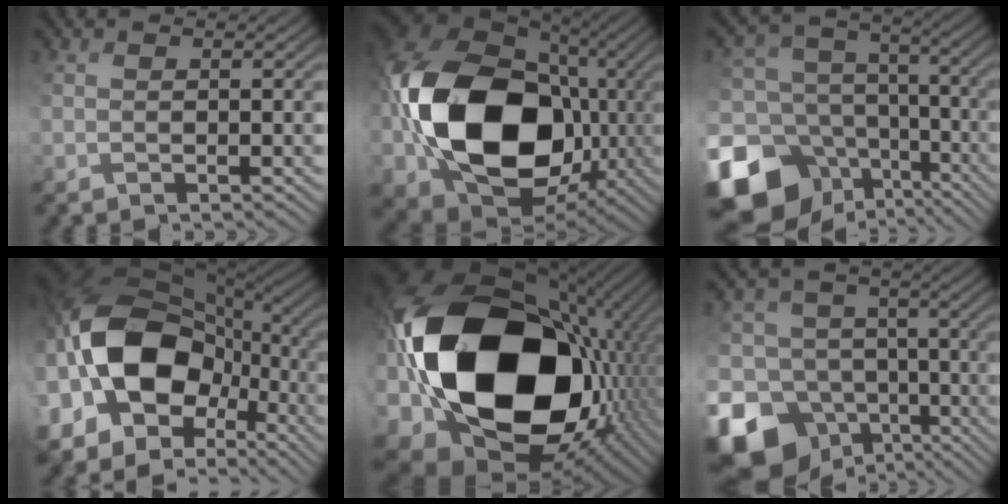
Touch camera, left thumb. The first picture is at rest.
{"total": 20.2, "force": [-0.6, 15.5, 12.9], "torque": [-0.300, -0.027, 0.010]}
{"total": 16.5, "force": [-5.9, 13.2, 8.0], "torque": [-0.221, -0.018, -0.085]}
{"total": 19.6, "force": [-2.0, 13.3, 14.3], "torque": [-0.278, -0.004, -0.023]}
{"total": 23.9, "force": [1.6, 16.9, 16.8], "torque": [-0.379, -0.052, 0.072]}
{"total": 18.3, "force": [-8.2, 14.8, 7.0], "torque": [-0.214, -0.044, -0.118]}